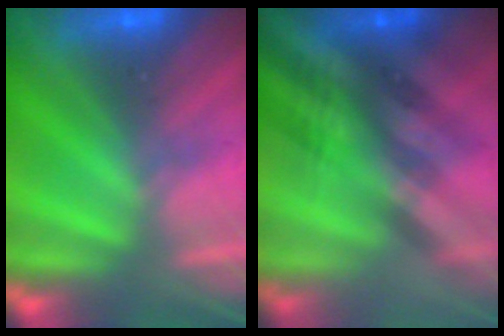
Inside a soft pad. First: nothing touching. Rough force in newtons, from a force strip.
{"total": 2.6}